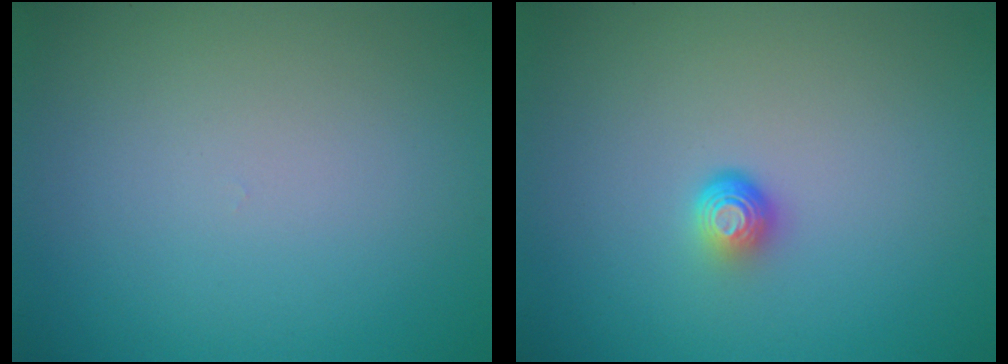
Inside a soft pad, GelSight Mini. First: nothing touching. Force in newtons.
{"total": 1.7, "press": 1.1, "slide": 1.3}